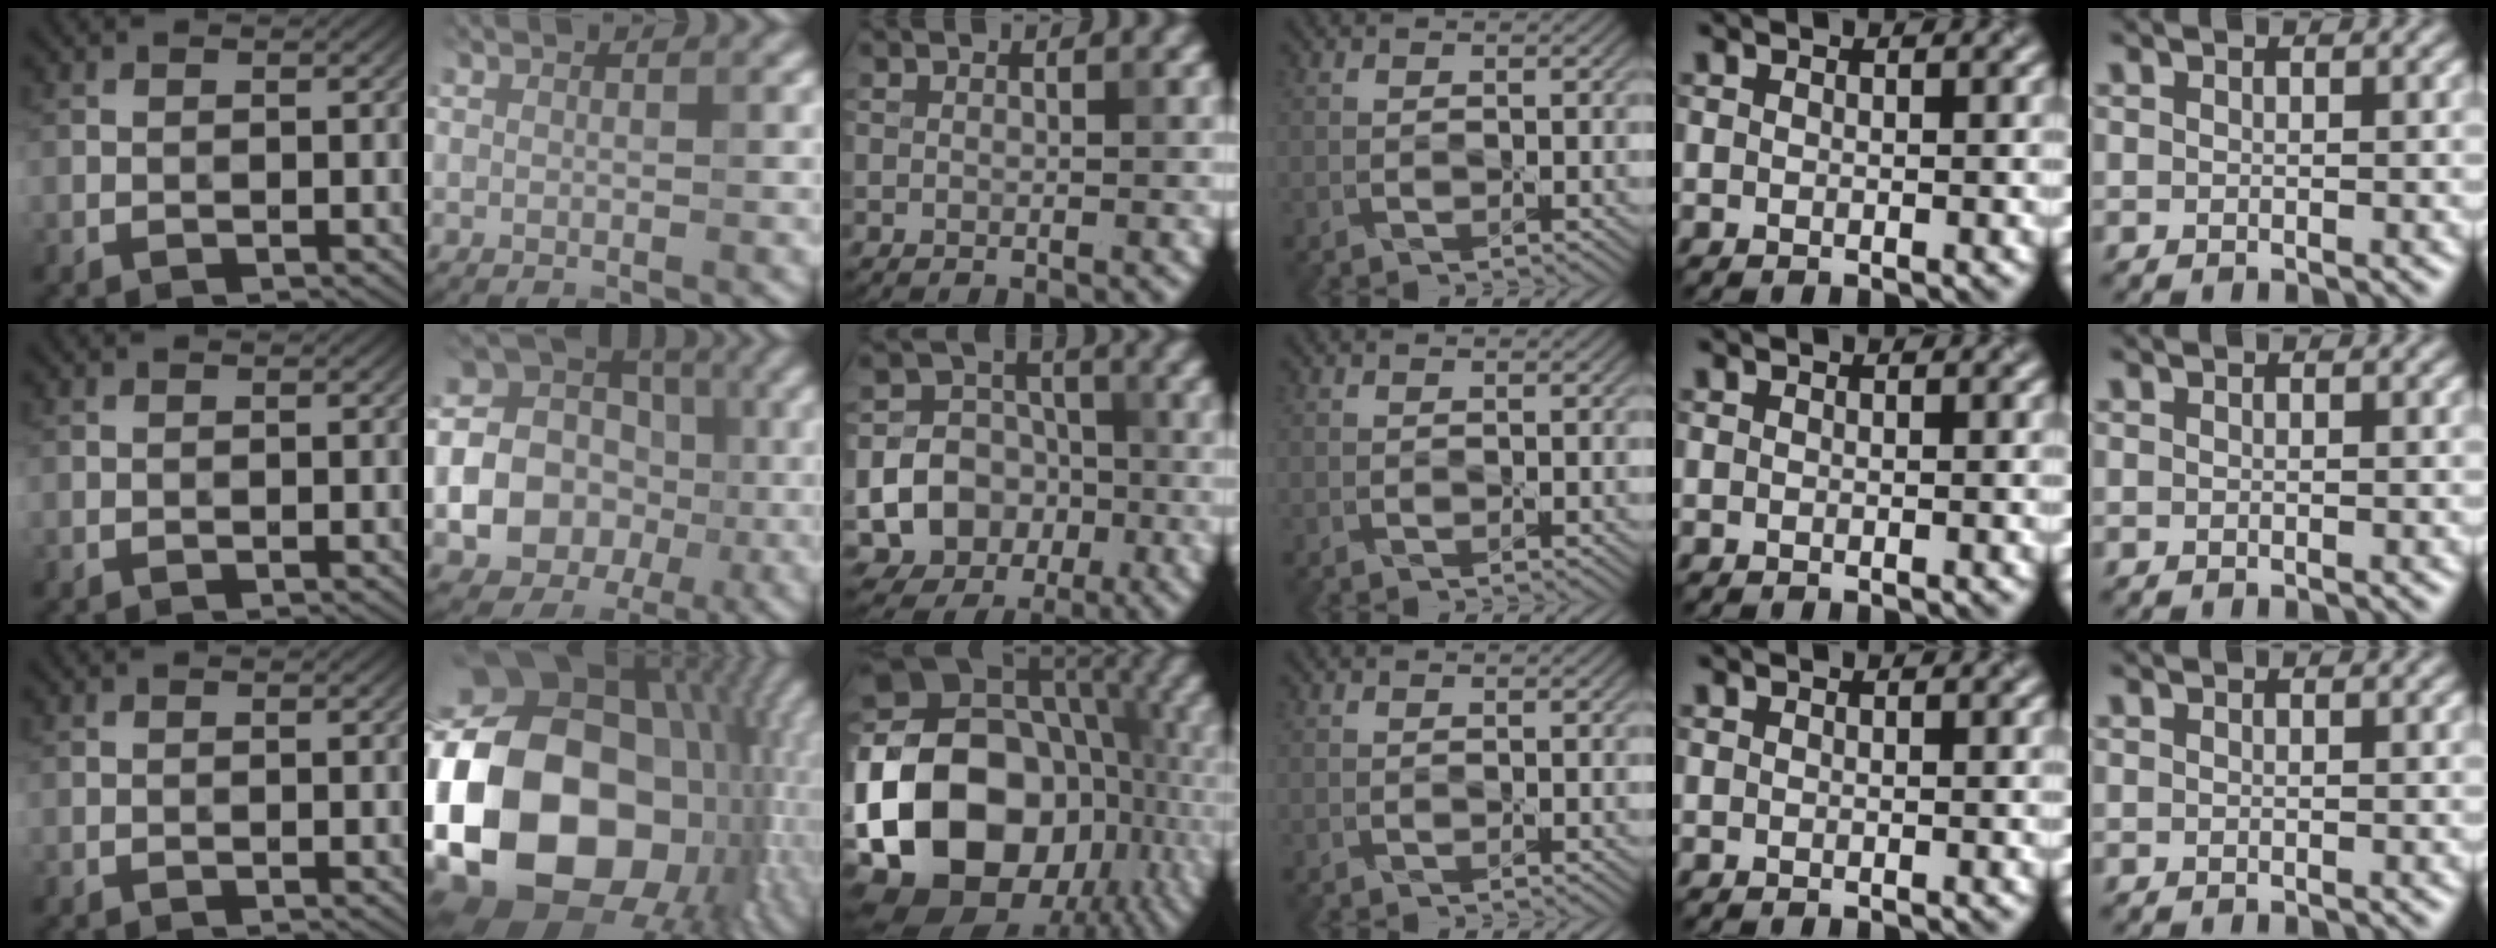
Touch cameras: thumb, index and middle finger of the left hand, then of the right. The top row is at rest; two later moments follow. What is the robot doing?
{"motion": "press", "object": "gel pad"}